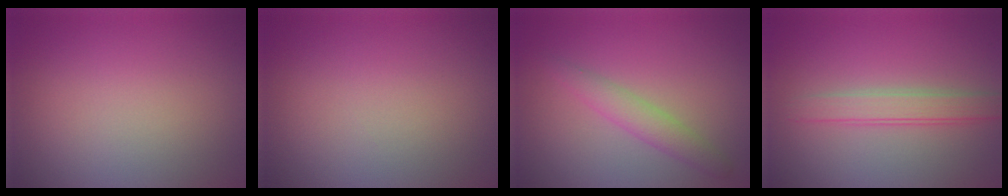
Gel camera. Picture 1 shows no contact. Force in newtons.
{"total": 0.0}
{"total": 2.3, "press": 2.3, "slide": 0.0}
{"total": 2.5, "press": 2.5, "slide": 0.1}